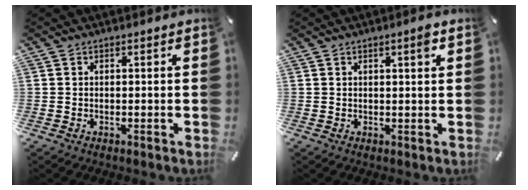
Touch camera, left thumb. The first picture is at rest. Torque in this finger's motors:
{"motor_torque": [0.07, -0.20, 0.05, 0.12, 0.02]}